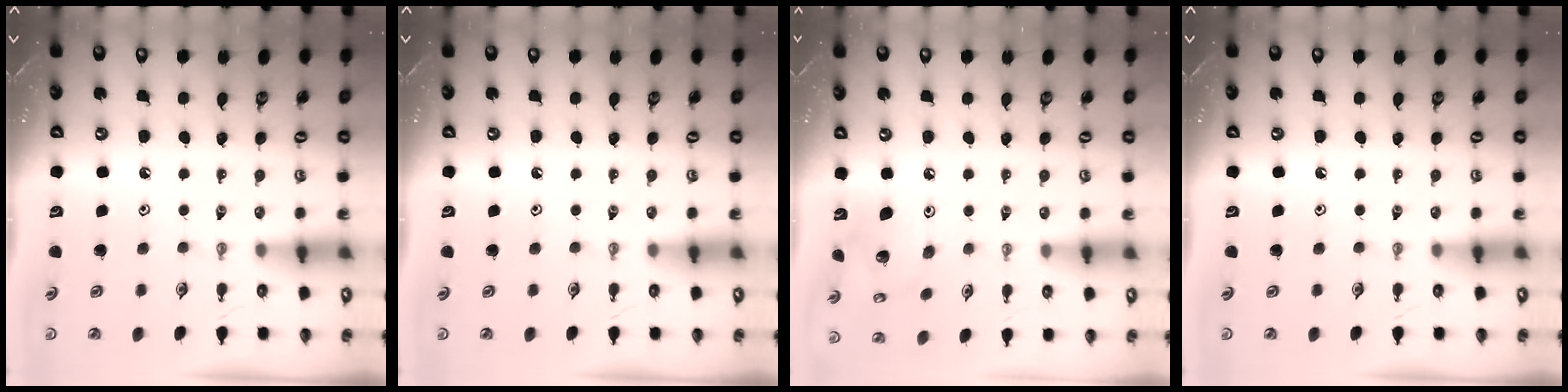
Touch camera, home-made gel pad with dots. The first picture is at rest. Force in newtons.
{"total": 0.0}
{"total": 10.0, "press": 9.8, "slide": 2.0}
{"total": 0.0}